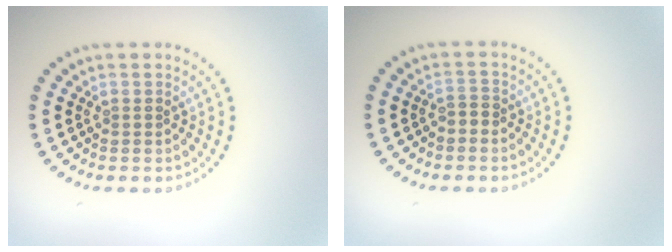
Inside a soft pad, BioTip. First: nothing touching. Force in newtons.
{"total": 0.9, "press": 0.7, "slide": 0.5}